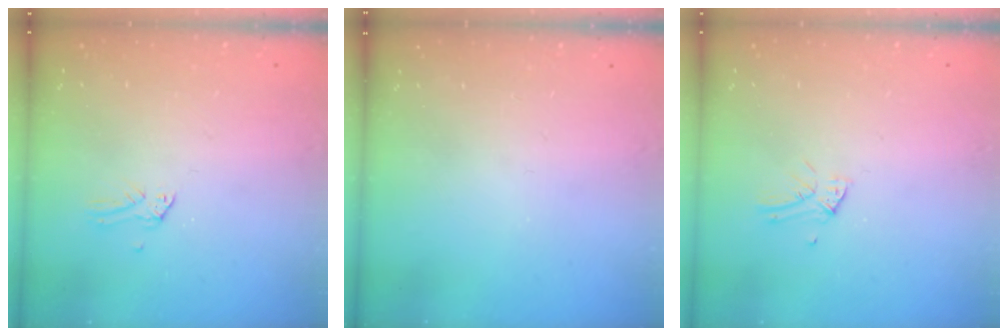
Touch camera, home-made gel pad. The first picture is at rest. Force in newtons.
{"total": 0.0}
{"total": 3.0, "press": 3.0, "slide": 0.3}